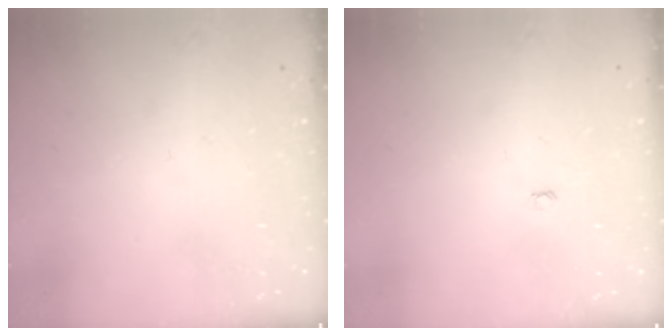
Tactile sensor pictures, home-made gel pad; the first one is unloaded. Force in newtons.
{"total": 3.0, "press": 3.0, "slide": 0.3}